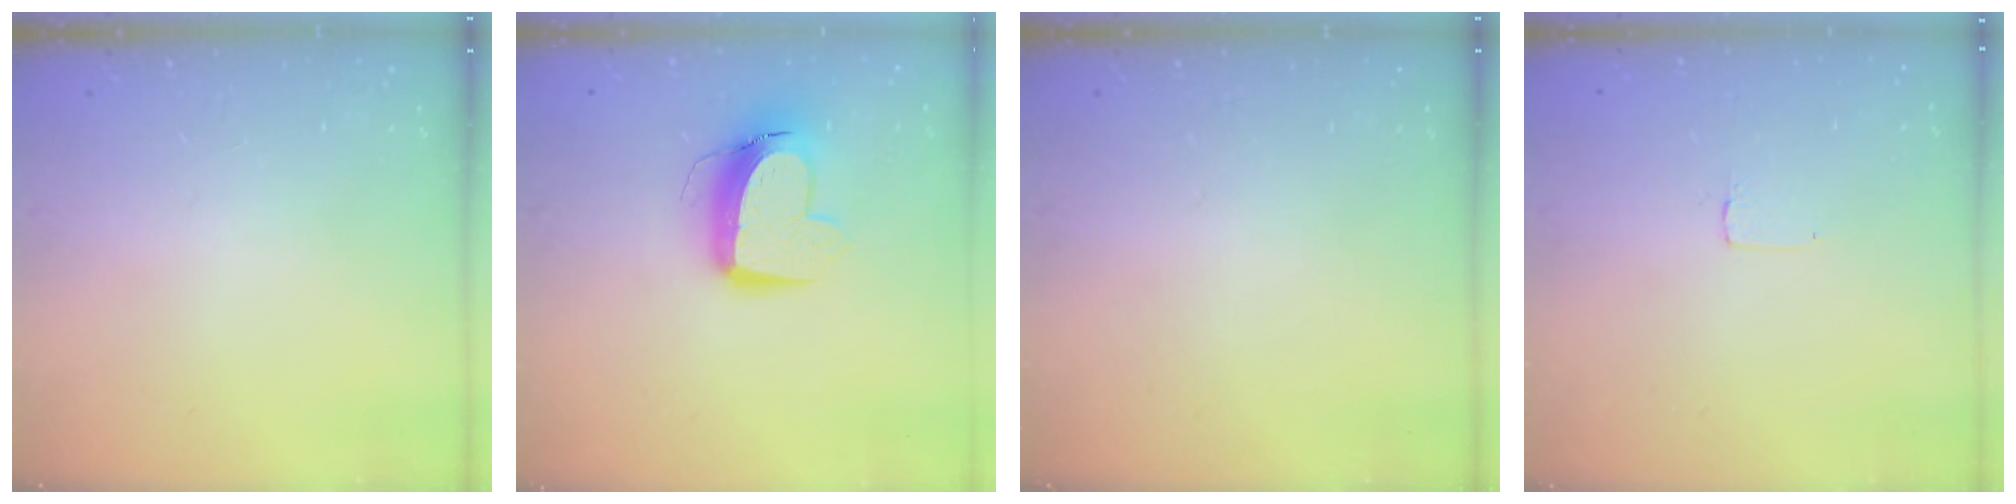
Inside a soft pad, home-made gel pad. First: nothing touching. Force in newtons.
{"total": 11.5, "press": 11.4, "slide": 1.2}
{"total": 0.0}
{"total": 2.6, "press": 2.6, "slide": 0.2}